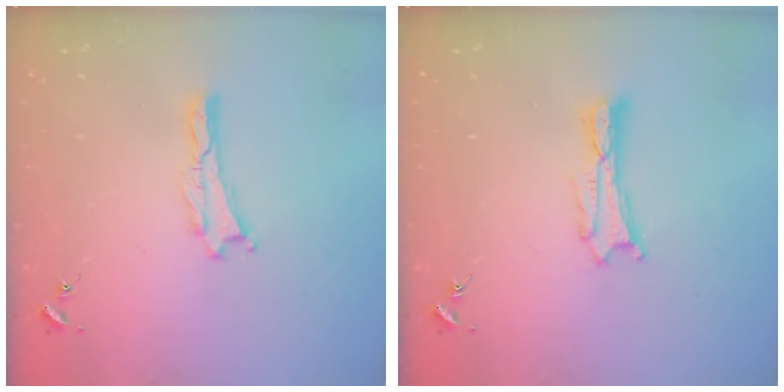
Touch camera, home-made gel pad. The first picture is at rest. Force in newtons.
{"total": 0.6, "press": 0.6, "slide": 0.2}